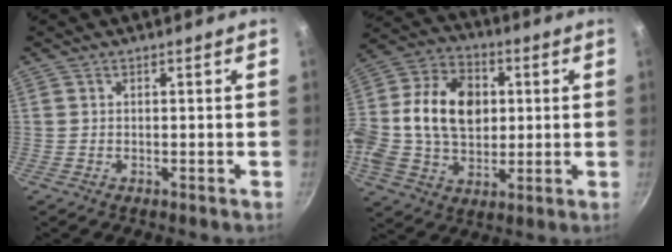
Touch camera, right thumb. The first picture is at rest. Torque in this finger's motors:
{"motor_torque": [2.36, 2.65, 1.48, -0.88, 0.20]}